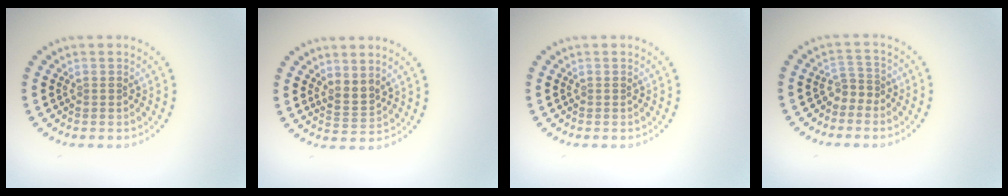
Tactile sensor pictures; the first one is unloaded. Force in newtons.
{"total": 2.0, "press": 1.5, "slide": 1.4}
{"total": 0.0}
{"total": 1.6, "press": 1.0, "slide": 1.2}